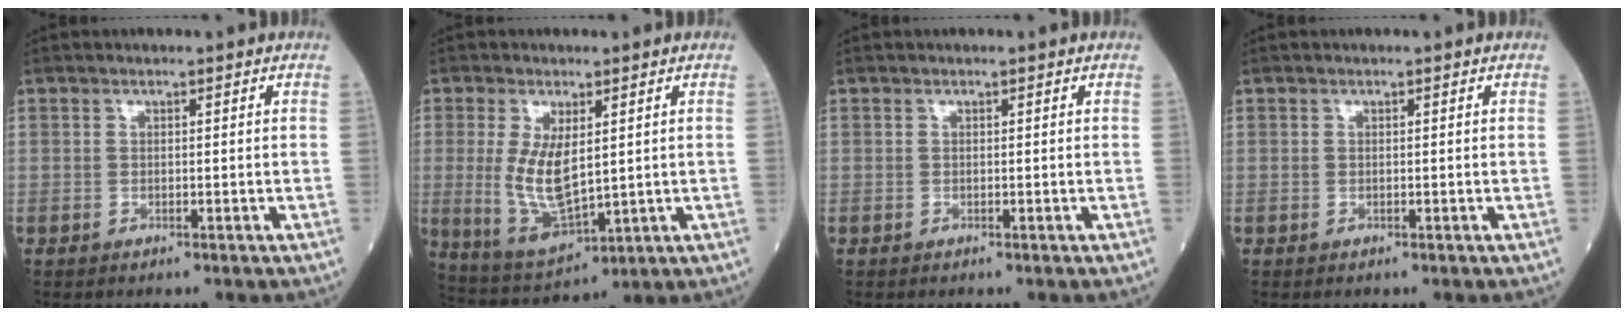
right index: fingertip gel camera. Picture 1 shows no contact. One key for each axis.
{"total": 9.4, "fx": 0.8, "fy": 3.4, "fz": 8.7, "tx": -0.175, "ty": -0.012, "tz": 0.030}
{"total": 0.0}
{"total": 0.0}